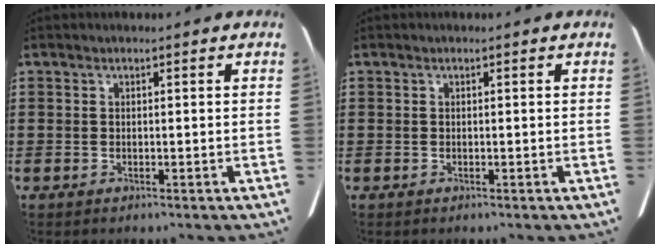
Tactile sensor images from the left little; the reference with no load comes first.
{"total": 0.0}